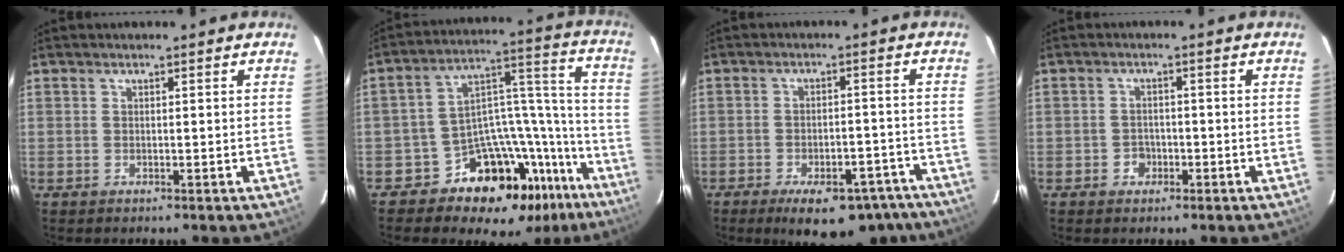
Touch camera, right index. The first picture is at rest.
{"total": 19.8, "force": [-15.0, 10.7, 7.2], "torque": [-0.089, 0.076, -0.213]}
{"total": 14.9, "force": [-11.5, 6.1, 7.2], "torque": [-0.115, 0.003, -0.137]}
{"total": 2.7, "force": [-1.2, 2.3, 0.5], "torque": [-0.012, 0.006, -0.018]}